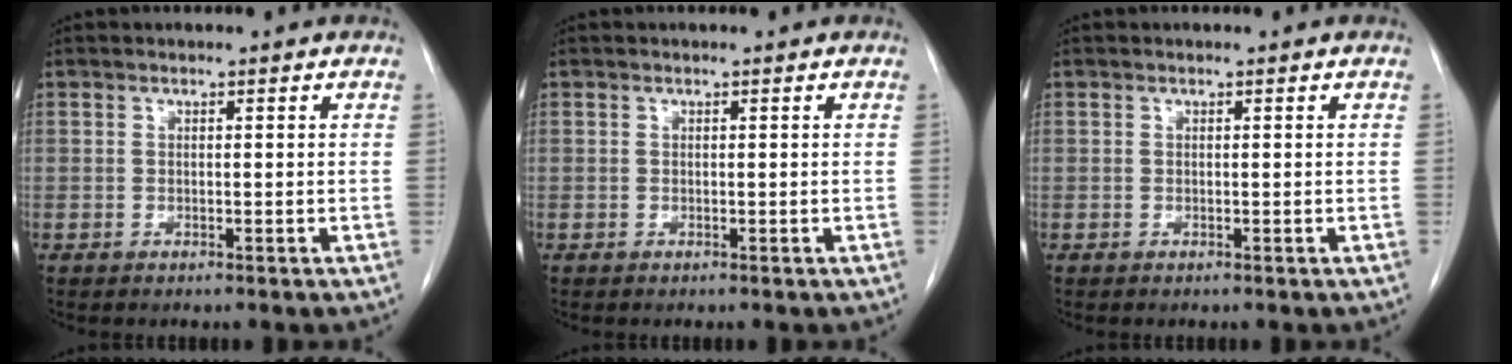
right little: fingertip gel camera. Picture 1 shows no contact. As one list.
[{"total": 0.0}, {"total": 0.0}]